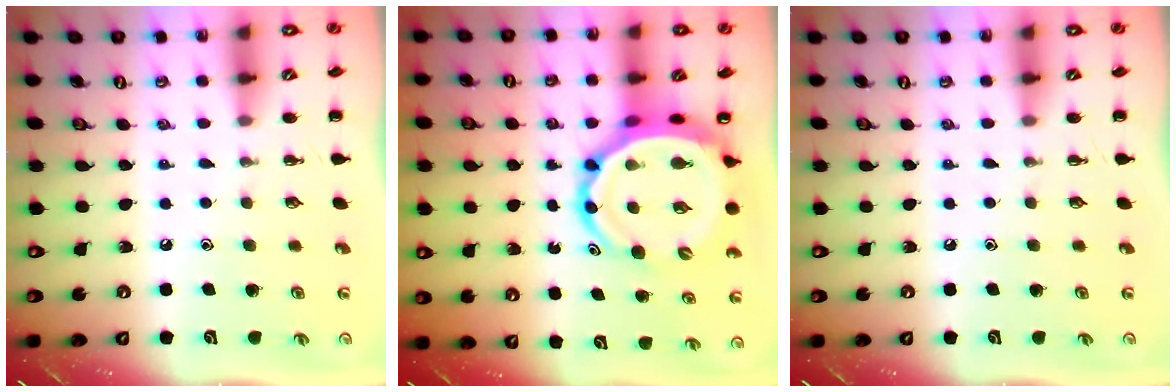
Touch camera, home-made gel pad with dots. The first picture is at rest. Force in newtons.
{"total": 10.8, "press": 10.4, "slide": 2.9}
{"total": 0.0}